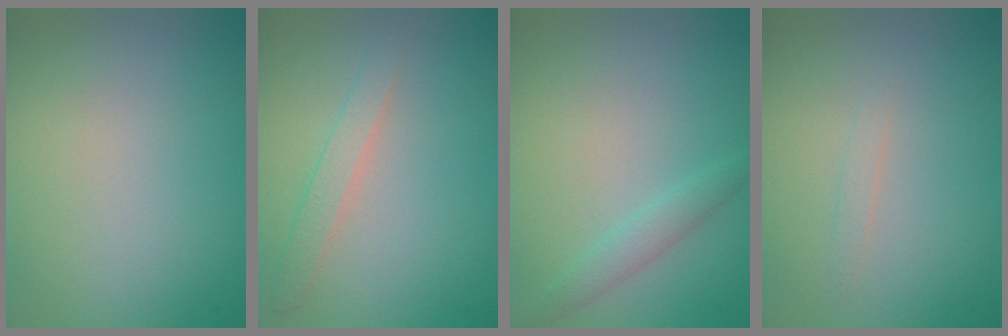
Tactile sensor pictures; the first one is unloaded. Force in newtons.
{"total": 1.8, "press": 1.8, "slide": 0.1}
{"total": 1.7, "press": 1.7, "slide": 0.0}
{"total": 0.7, "press": 0.7, "slide": 0.1}